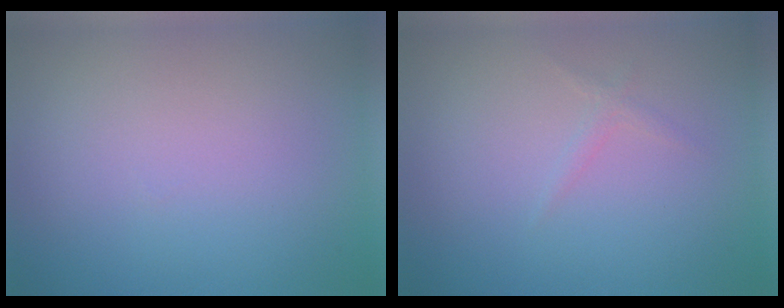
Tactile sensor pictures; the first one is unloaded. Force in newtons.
{"total": 0.7, "press": 0.7, "slide": 0.0}